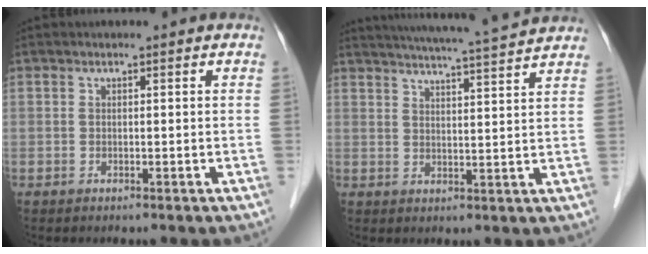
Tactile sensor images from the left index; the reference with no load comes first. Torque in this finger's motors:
{"motor_torque": [-0.82, -1.01, 0.26, 0.08]}